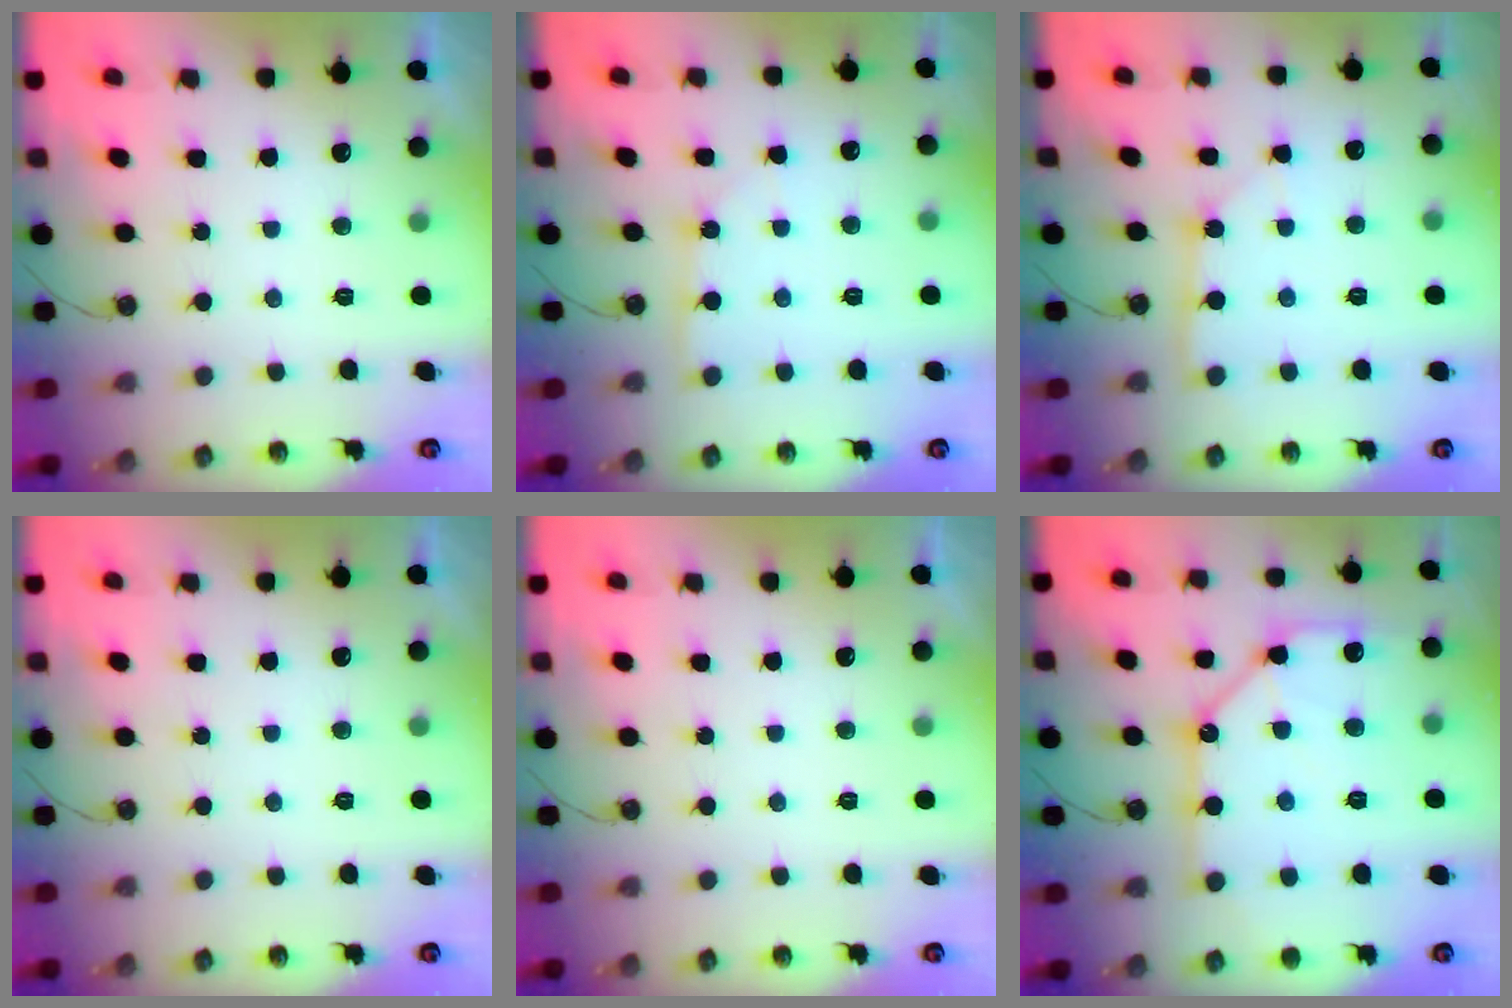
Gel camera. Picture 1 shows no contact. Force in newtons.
{"total": 2.6, "press": 2.6, "slide": 0.2}
{"total": 2.9, "press": 2.9, "slide": 0.1}
{"total": 0.0}
{"total": 0.0}
{"total": 15.2, "press": 15.0, "slide": 1.8}